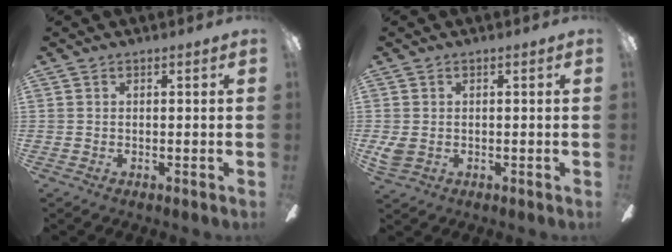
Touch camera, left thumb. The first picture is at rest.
{"total": 2.7, "force": [-0.2, 1.9, 1.8], "torque": [-0.040, 0.002, -0.004]}